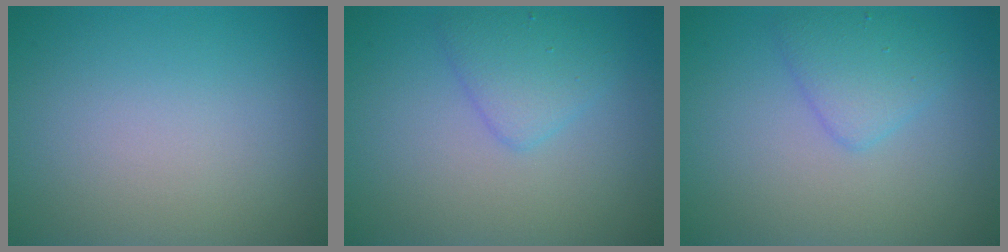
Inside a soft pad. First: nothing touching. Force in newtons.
{"total": 2.6, "press": 2.6, "slide": 0.0}
{"total": 2.6, "press": 2.6, "slide": 0.0}